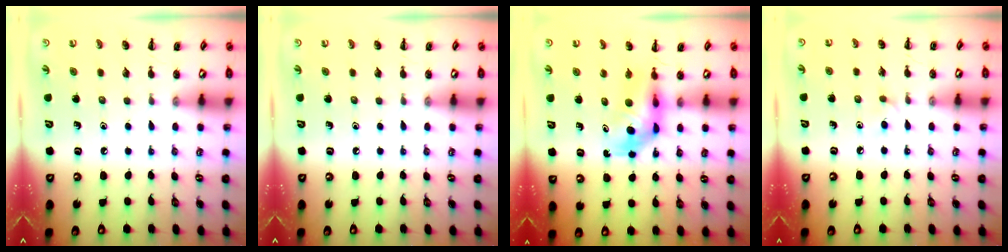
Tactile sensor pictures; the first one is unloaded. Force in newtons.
{"total": 0.0}
{"total": 5.1, "press": 5.0, "slide": 0.6}
{"total": 3.9, "press": 3.7, "slide": 1.4}